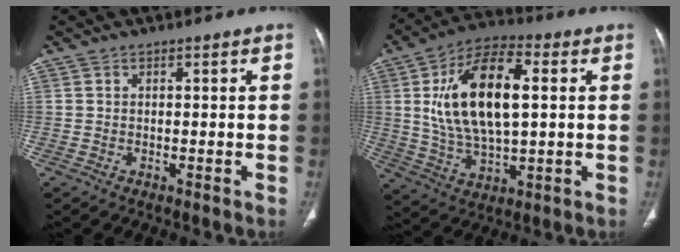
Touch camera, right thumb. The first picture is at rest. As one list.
[{"total": 18.4, "force": [3.0, 8.8, 15.9], "torque": [-0.282, 0.008, 0.053]}]